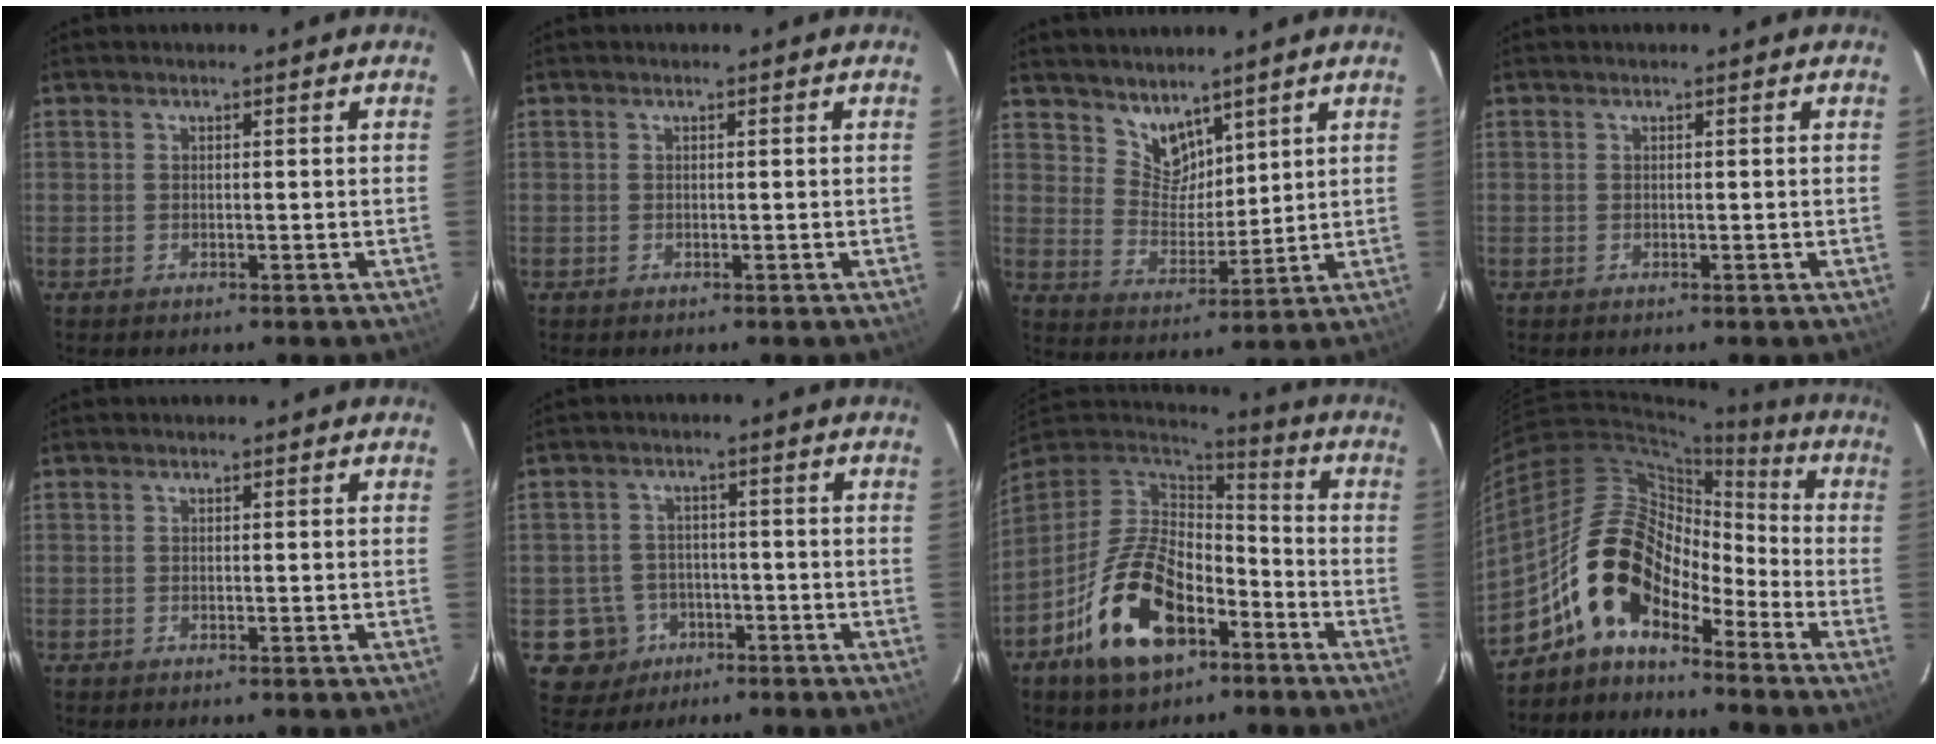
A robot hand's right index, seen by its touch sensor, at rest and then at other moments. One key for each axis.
{"total": 0.0}
{"total": 7.1, "fx": 5.6, "fy": 3.8, "fz": 2.0, "tx": -0.024, "ty": 0.000, "tz": 0.112}
{"total": 0.0}
{"total": 0.0}
{"total": 7.0, "fx": -3.0, "fy": 6.3, "fz": 0.4, "tx": -0.025, "ty": 0.028, "tz": -0.038}
{"total": 18.5, "fx": -9.1, "fy": 10.0, "fz": 12.7, "tx": -0.255, "ty": -0.001, "tz": -0.154}
{"total": 13.3, "fx": -8.9, "fy": 6.5, "fz": 7.4, "tx": -0.120, "ty": 0.024, "tz": -0.178}